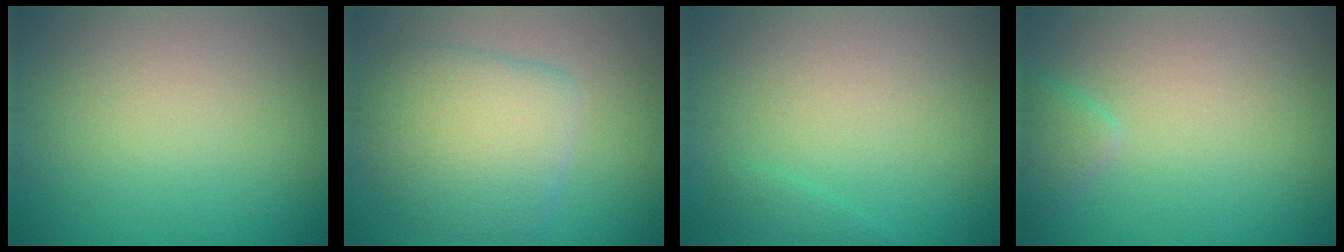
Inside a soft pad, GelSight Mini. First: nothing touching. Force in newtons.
{"total": 6.4, "press": 6.4, "slide": 0.2}
{"total": 0.9, "press": 0.9, "slide": 0.1}
{"total": 1.6, "press": 1.6, "slide": 0.1}